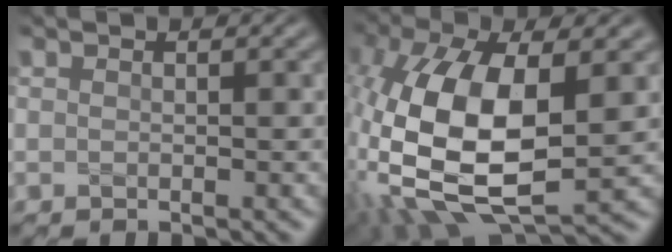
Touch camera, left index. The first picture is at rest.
{"total": 14.0, "force": [0.8, 6.9, 12.2], "torque": [-0.281, -0.009, 0.017]}